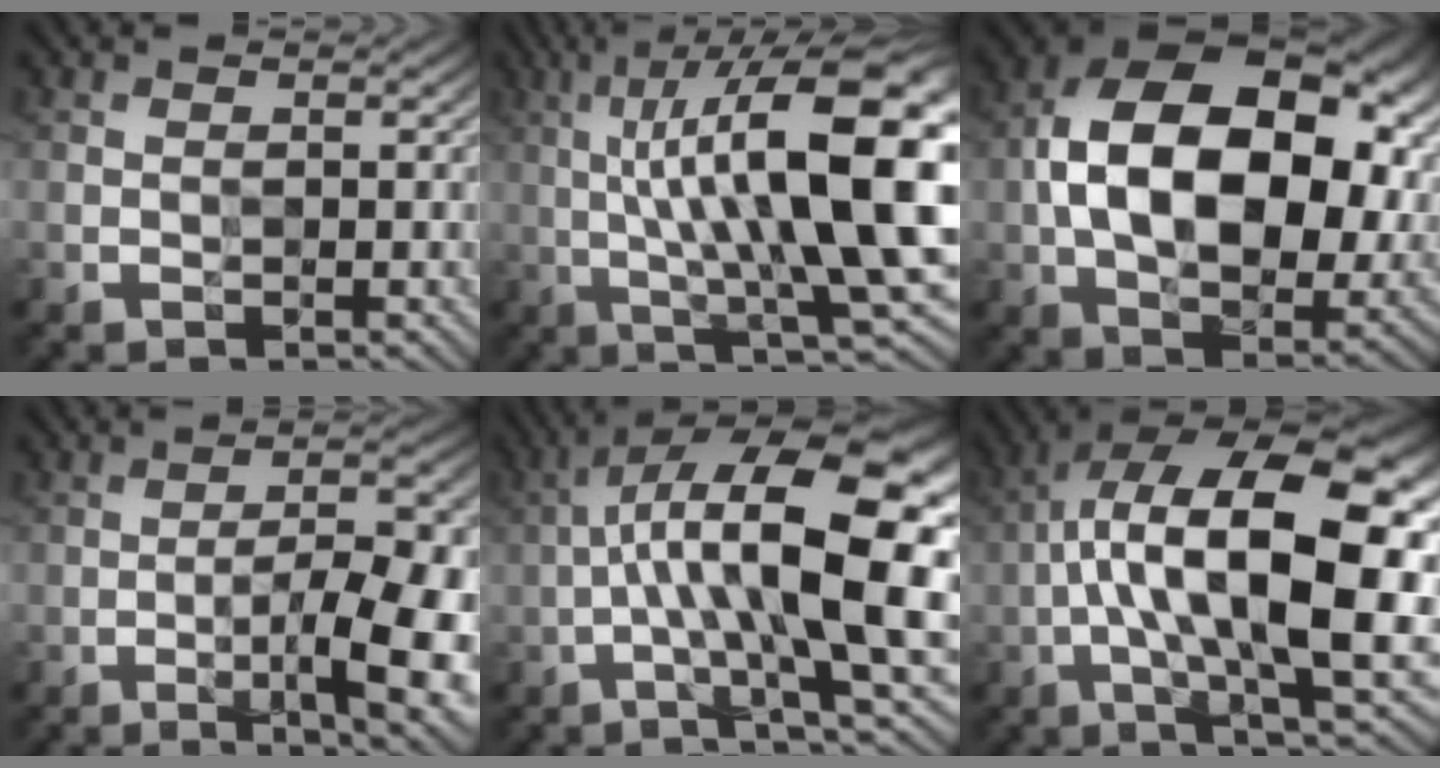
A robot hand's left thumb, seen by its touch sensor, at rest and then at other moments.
{"total": 18.7, "force": [2.4, 5.6, 17.7], "torque": [-0.279, 0.031, 0.047]}
{"total": 19.3, "force": [2.2, 12.0, 14.9], "torque": [-0.275, -0.012, 0.050]}
{"total": 12.3, "force": [-4.3, 3.0, 11.1], "torque": [-0.156, 0.010, -0.063]}
{"total": 17.6, "force": [0.1, 4.8, 16.9], "torque": [-0.278, 0.034, 0.004]}
{"total": 18.2, "force": [-0.2, 6.6, 17.0], "torque": [-0.276, 0.030, -0.006]}